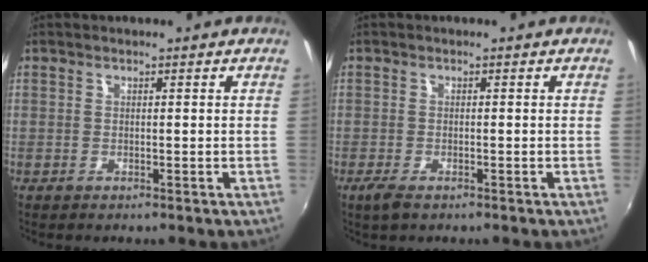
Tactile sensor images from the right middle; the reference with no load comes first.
{"total": 2.5, "force": [-1.6, 0.8, 1.8], "torque": [-0.037, -0.007, -0.029]}